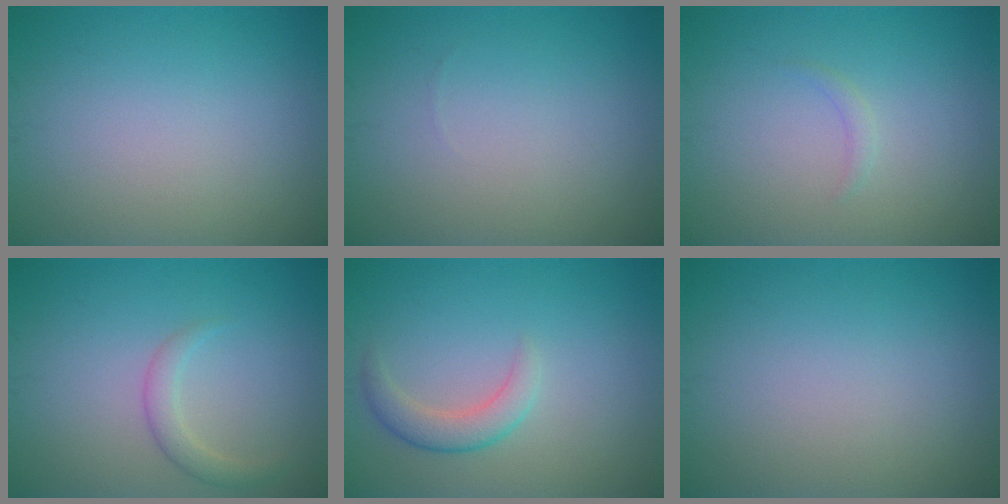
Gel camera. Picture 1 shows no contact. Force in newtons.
{"total": 0.0}
{"total": 0.7, "press": 0.7, "slide": 0.0}
{"total": 1.8, "press": 1.8, "slide": 0.1}
{"total": 2.5, "press": 2.5, "slide": 0.2}
{"total": 0.0}